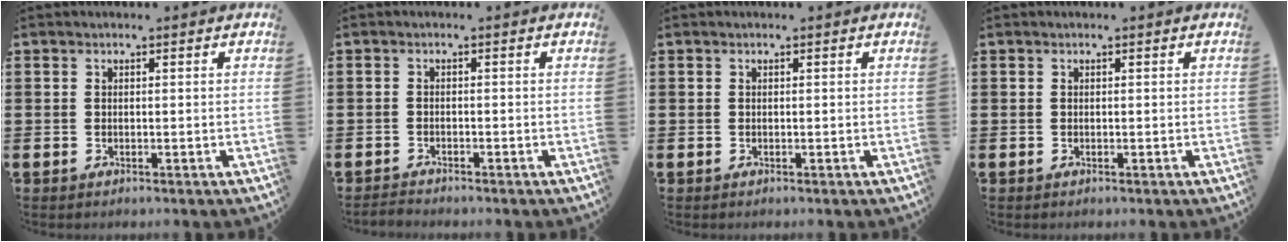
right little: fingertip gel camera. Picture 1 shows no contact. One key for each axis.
{"total": 1.0, "fx": -1.0, "fy": 0.0, "fz": -0.1, "tx": -0.001, "ty": 0.001, "tz": -0.021}
{"total": 0.0}
{"total": 0.0}